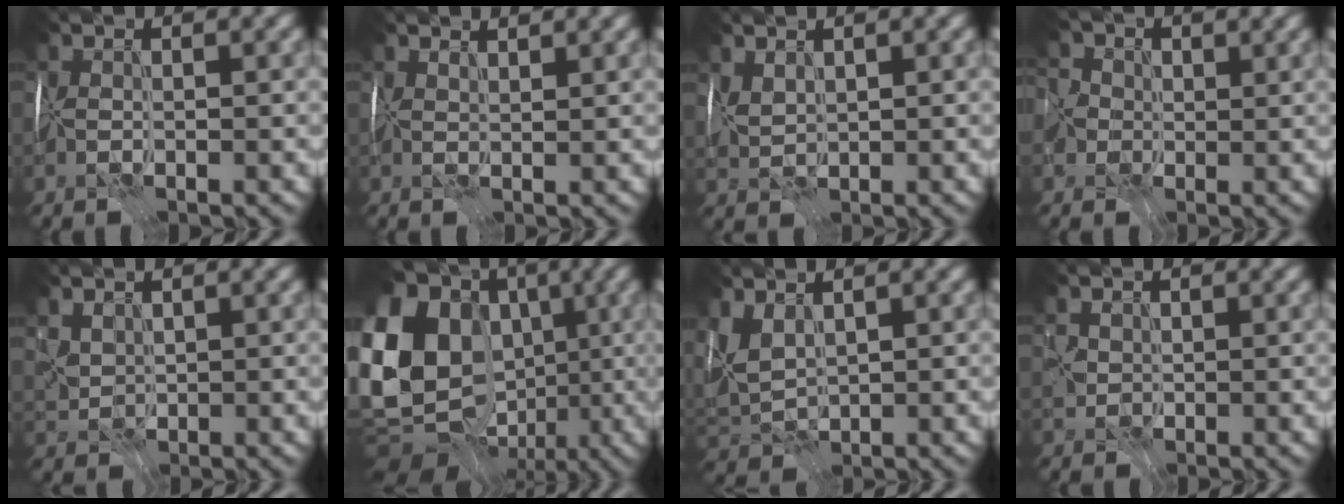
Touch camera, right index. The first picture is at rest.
{"total": 1.9, "force": [1.9, 0.0, 0.5], "torque": [-0.006, 0.000, 0.026]}
{"total": 1.5, "force": [1.0, 0.7, 0.8], "torque": [-0.025, 0.001, 0.022]}
{"total": 6.9, "force": [0.7, 5.6, 4.0], "torque": [-0.086, 0.017, -0.023]}
{"total": 2.2, "force": [1.3, 1.5, 1.1], "torque": [-0.034, 0.001, 0.027]}
{"total": 18.3, "force": [0.8, 14.8, 10.8], "torque": [-0.239, 0.002, 0.006]}
{"total": 3.1, "force": [1.5, 1.7, 2.1], "torque": [-0.056, 0.005, 0.028]}
{"total": 1.5, "force": [0.4, 1.3, 0.7], "torque": [-0.022, -0.002, 0.005]}